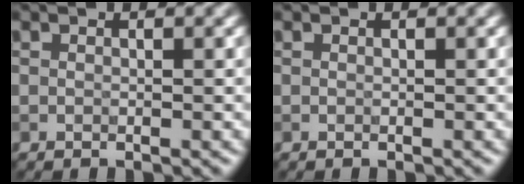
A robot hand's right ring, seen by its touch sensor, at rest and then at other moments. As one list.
[{"total": 0.0}]